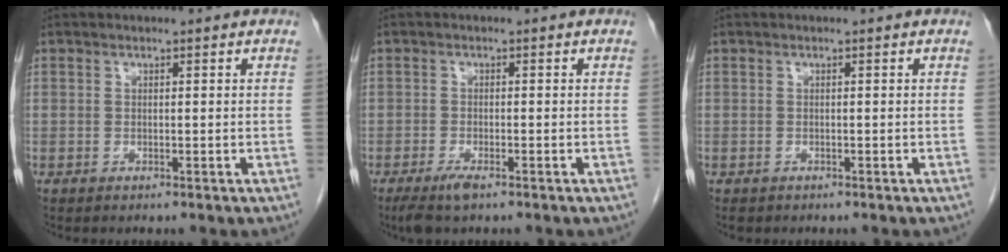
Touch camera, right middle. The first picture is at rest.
{"total": 3.2, "force": [-2.1, 0.7, 2.3], "torque": [-0.050, -0.007, -0.037]}
{"total": 0.7, "force": [-0.5, 0.5, 0.1], "torque": [-0.006, 0.001, -0.005]}